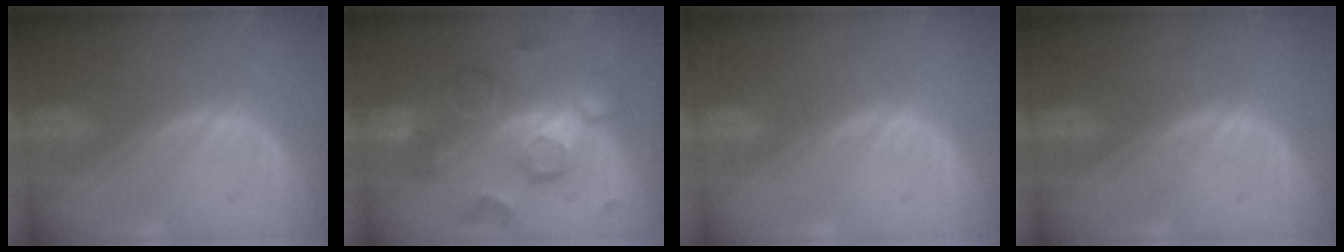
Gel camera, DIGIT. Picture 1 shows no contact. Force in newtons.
{"total": 9.5, "press": 9.5, "slide": 0.4}
{"total": 0.0}
{"total": 0.0}